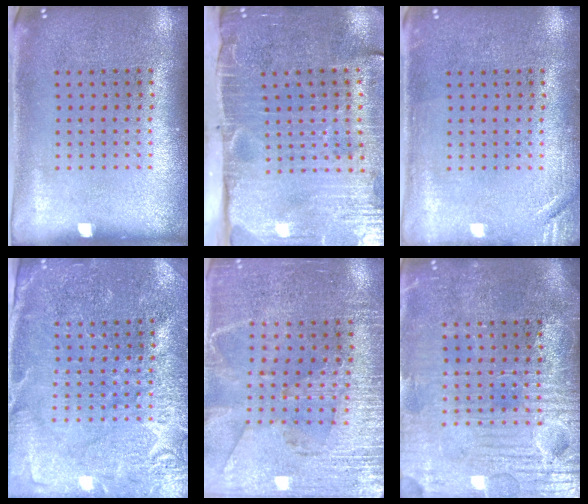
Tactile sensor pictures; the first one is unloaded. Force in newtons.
{"total": 4.7, "press": 3.8, "slide": 2.7}
{"total": 1.5, "press": 1.5, "slide": 0.3}
{"total": 3.5, "press": 3.4, "slide": 0.6}
{"total": 3.1, "press": 2.9, "slide": 1.2}
{"total": 3.9, "press": 3.7, "slide": 1.1}